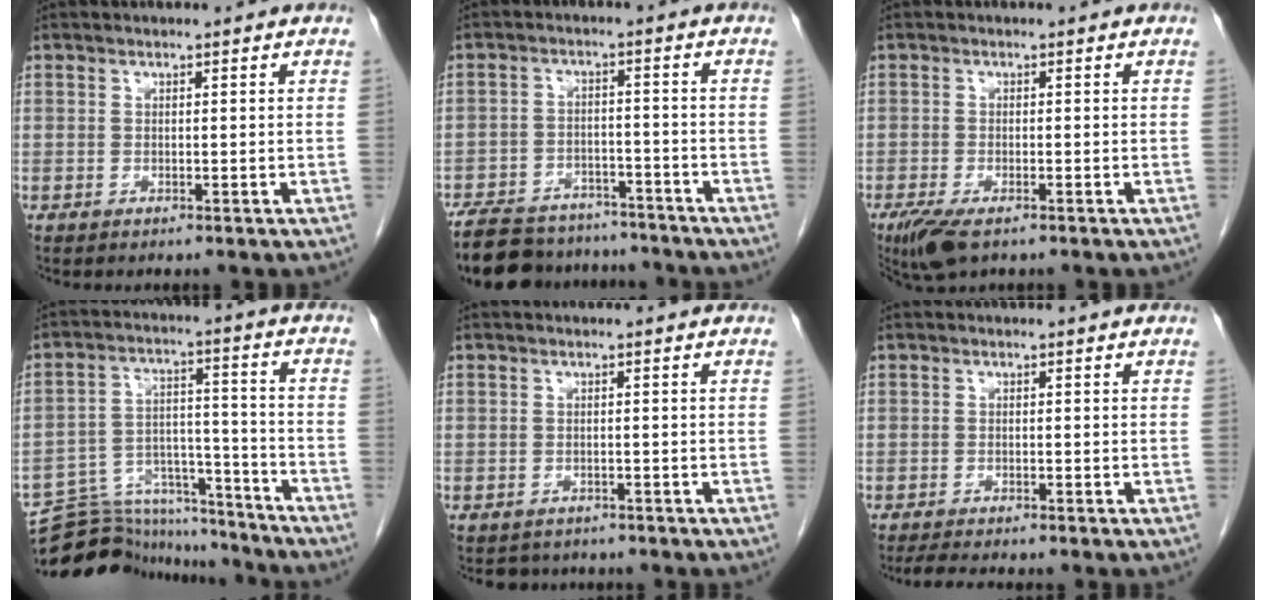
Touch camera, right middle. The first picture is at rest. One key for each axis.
{"total": 15.6, "fx": -13.6, "fy": 5.6, "fz": 5.0, "tx": -0.105, "ty": 0.006, "tz": -0.197}
{"total": 4.9, "fx": -3.2, "fy": 1.5, "fz": 3.4, "tx": -0.070, "ty": -0.012, "tz": -0.054}
{"total": 15.5, "fx": -15.0, "fy": 3.5, "fz": 1.6, "tx": -0.030, "ty": 0.043, "tz": -0.232}
{"total": 2.8, "fx": -2.4, "fy": 1.3, "fz": -0.2, "tx": -0.004, "ty": 0.001, "tz": -0.034}
{"total": 3.4, "fx": -3.0, "fy": 0.1, "fz": 1.6, "tx": -0.030, "ty": -0.012, "tz": -0.047}